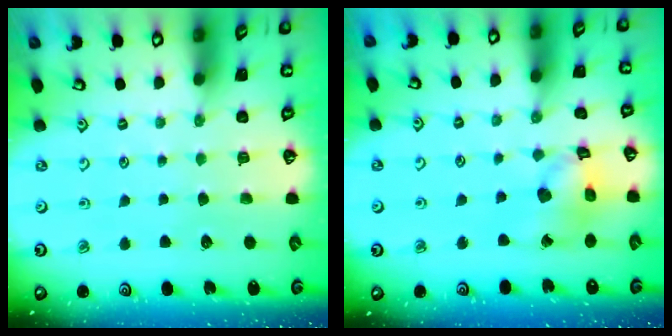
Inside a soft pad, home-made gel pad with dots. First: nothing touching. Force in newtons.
{"total": 12.2, "press": 12.1, "slide": 1.5}